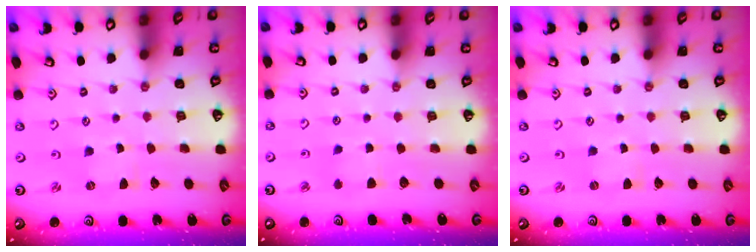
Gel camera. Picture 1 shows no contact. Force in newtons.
{"total": 2.8, "press": 2.8, "slide": 0.5}
{"total": 0.0}